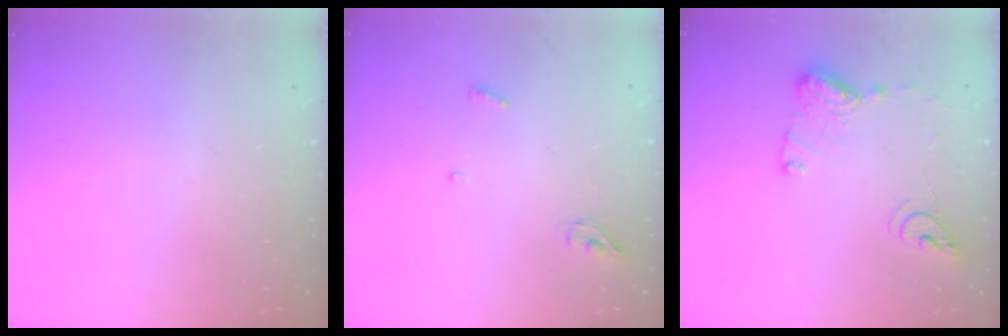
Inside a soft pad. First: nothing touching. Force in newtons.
{"total": 3.2, "press": 3.0, "slide": 1.2}
{"total": 12.2, "press": 12.2, "slide": 1.0}